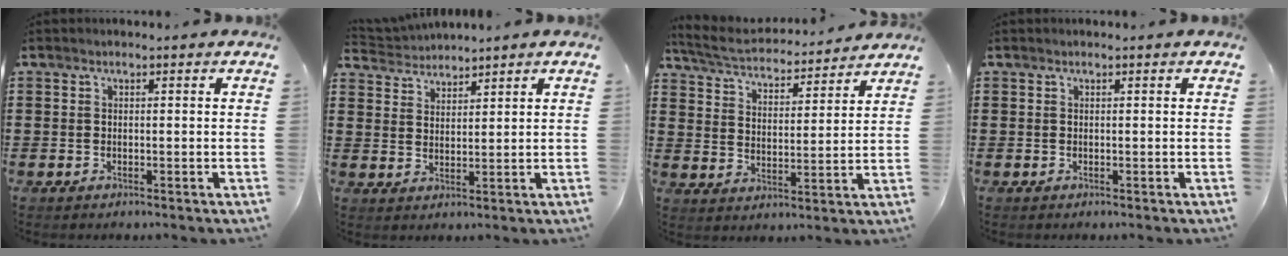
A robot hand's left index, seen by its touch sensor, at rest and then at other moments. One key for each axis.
{"total": 2.9, "fx": 2.8, "fy": 0.5, "fz": -0.5, "tx": -0.003, "ty": -0.009, "tz": 0.051}
{"total": 4.9, "fx": 4.8, "fy": 0.2, "fz": 1.1, "tx": -0.047, "ty": -0.031, "tz": 0.079}
{"total": 0.0}